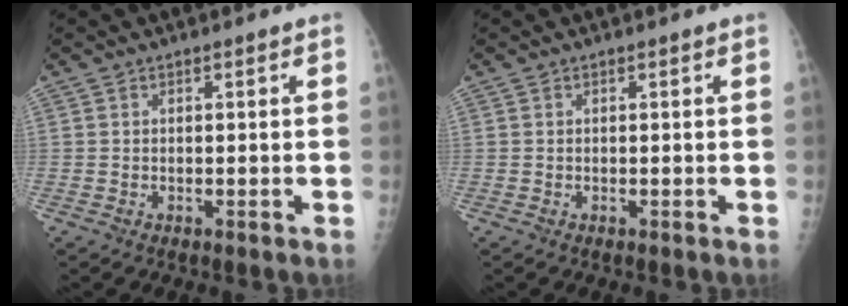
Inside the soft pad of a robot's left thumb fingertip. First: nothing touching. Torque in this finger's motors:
{"motor_torque": [0.03, 0.03, -0.05, -0.05, 0.00]}